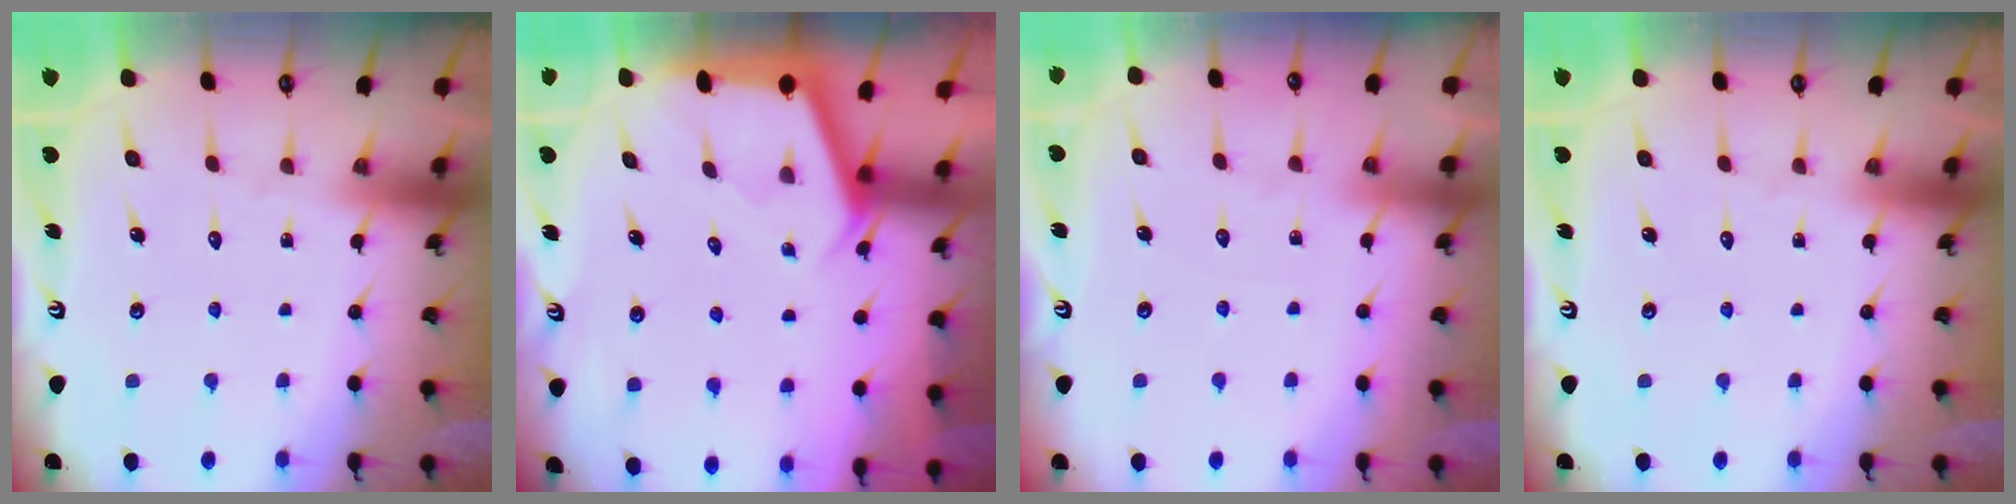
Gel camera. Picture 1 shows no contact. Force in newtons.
{"total": 2.6, "press": 2.6, "slide": 0.2}
{"total": 1.8, "press": 1.8, "slide": 0.3}
{"total": 0.0}